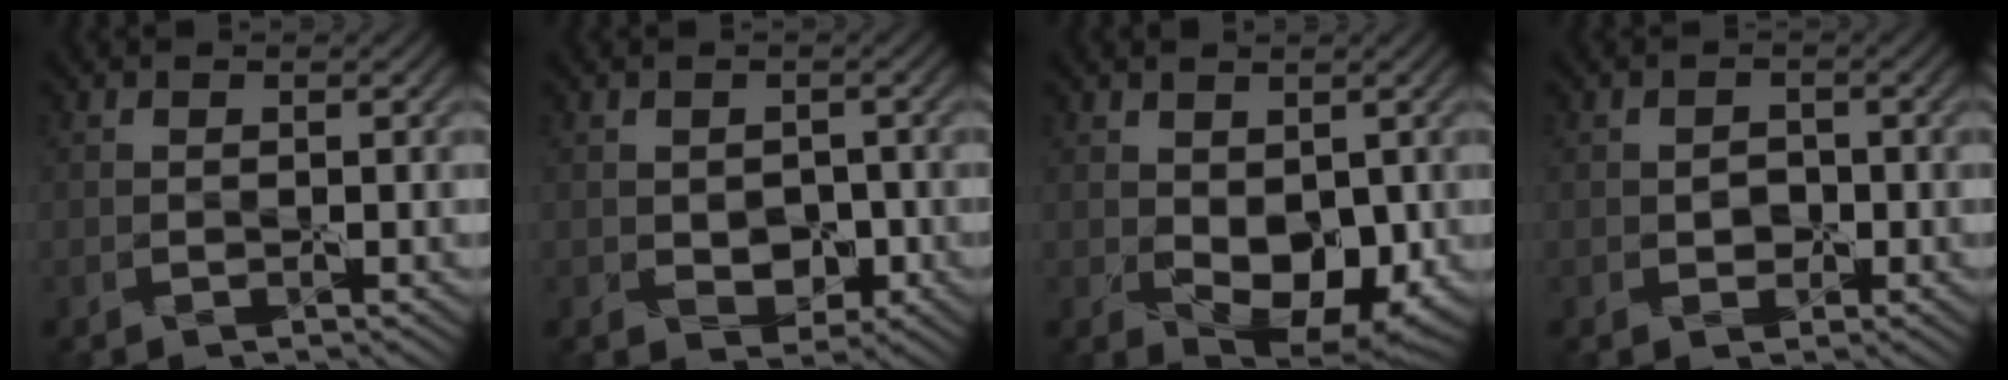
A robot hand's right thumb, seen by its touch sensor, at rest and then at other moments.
{"total": 1.6, "force": [-0.4, 1.4, 0.6], "torque": [-0.003, -0.004, -0.007]}
{"total": 5.9, "force": [-0.3, 3.8, 4.5], "torque": [-0.077, -0.020, 0.004]}
{"total": 0.8, "force": [-0.3, 0.7, -0.1], "torque": [0.007, 0.003, -0.007]}